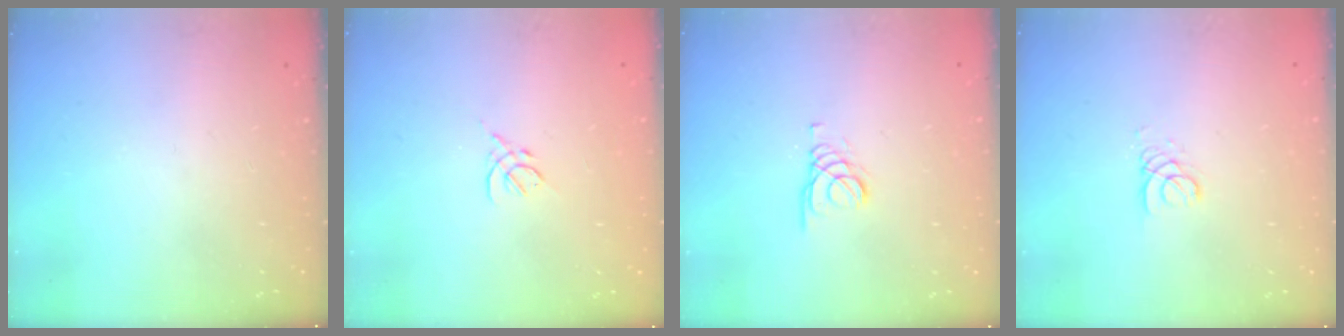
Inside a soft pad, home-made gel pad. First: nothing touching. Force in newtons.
{"total": 2.7, "press": 2.6, "slide": 0.8}
{"total": 1.8, "press": 1.8, "slide": 0.2}
{"total": 2.6, "press": 2.6, "slide": 0.2}